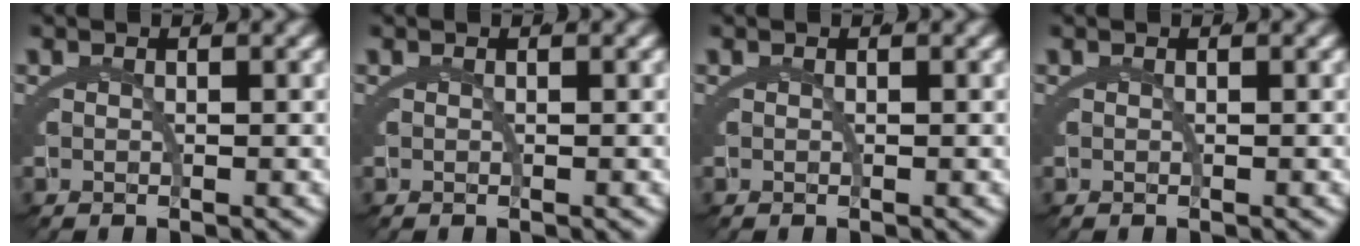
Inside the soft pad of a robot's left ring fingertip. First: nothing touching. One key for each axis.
{"total": 0.0}
{"total": 0.0}
{"total": 0.0}